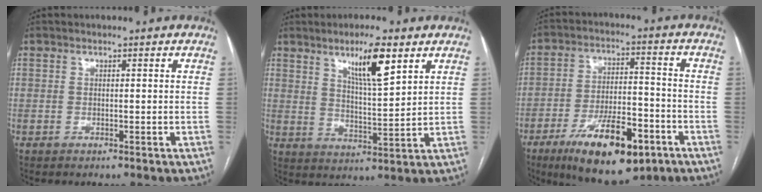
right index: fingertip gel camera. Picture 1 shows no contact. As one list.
[{"total": 8.7, "force": [5.1, 1.0, 7.0], "torque": [-0.121, -0.007, 0.089]}, {"total": 16.2, "force": [-8.8, 5.6, 12.4], "torque": [-0.209, -0.005, -0.136]}]